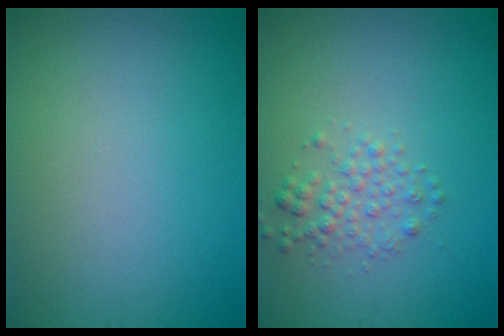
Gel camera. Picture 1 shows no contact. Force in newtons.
{"total": 2.1, "press": 2.1, "slide": 0.1}